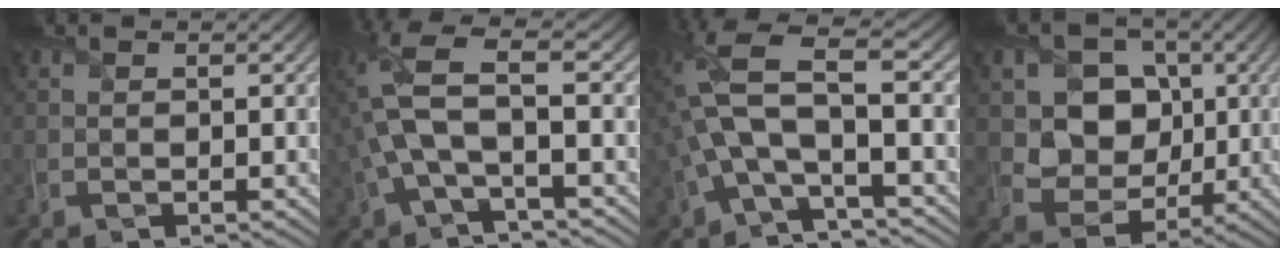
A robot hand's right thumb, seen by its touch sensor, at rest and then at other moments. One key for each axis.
{"total": 7.7, "fx": -0.8, "fy": 2.5, "fz": 7.3, "tx": -0.168, "ty": 0.016, "tz": -0.032}
{"total": 10.5, "fx": -1.6, "fy": 3.6, "fz": 9.7, "tx": -0.217, "ty": 0.006, "tz": -0.050}
{"total": 9.2, "fx": 1.7, "fy": 7.8, "fz": 4.6, "tx": -0.109, "ty": -0.001, "tz": 0.028}